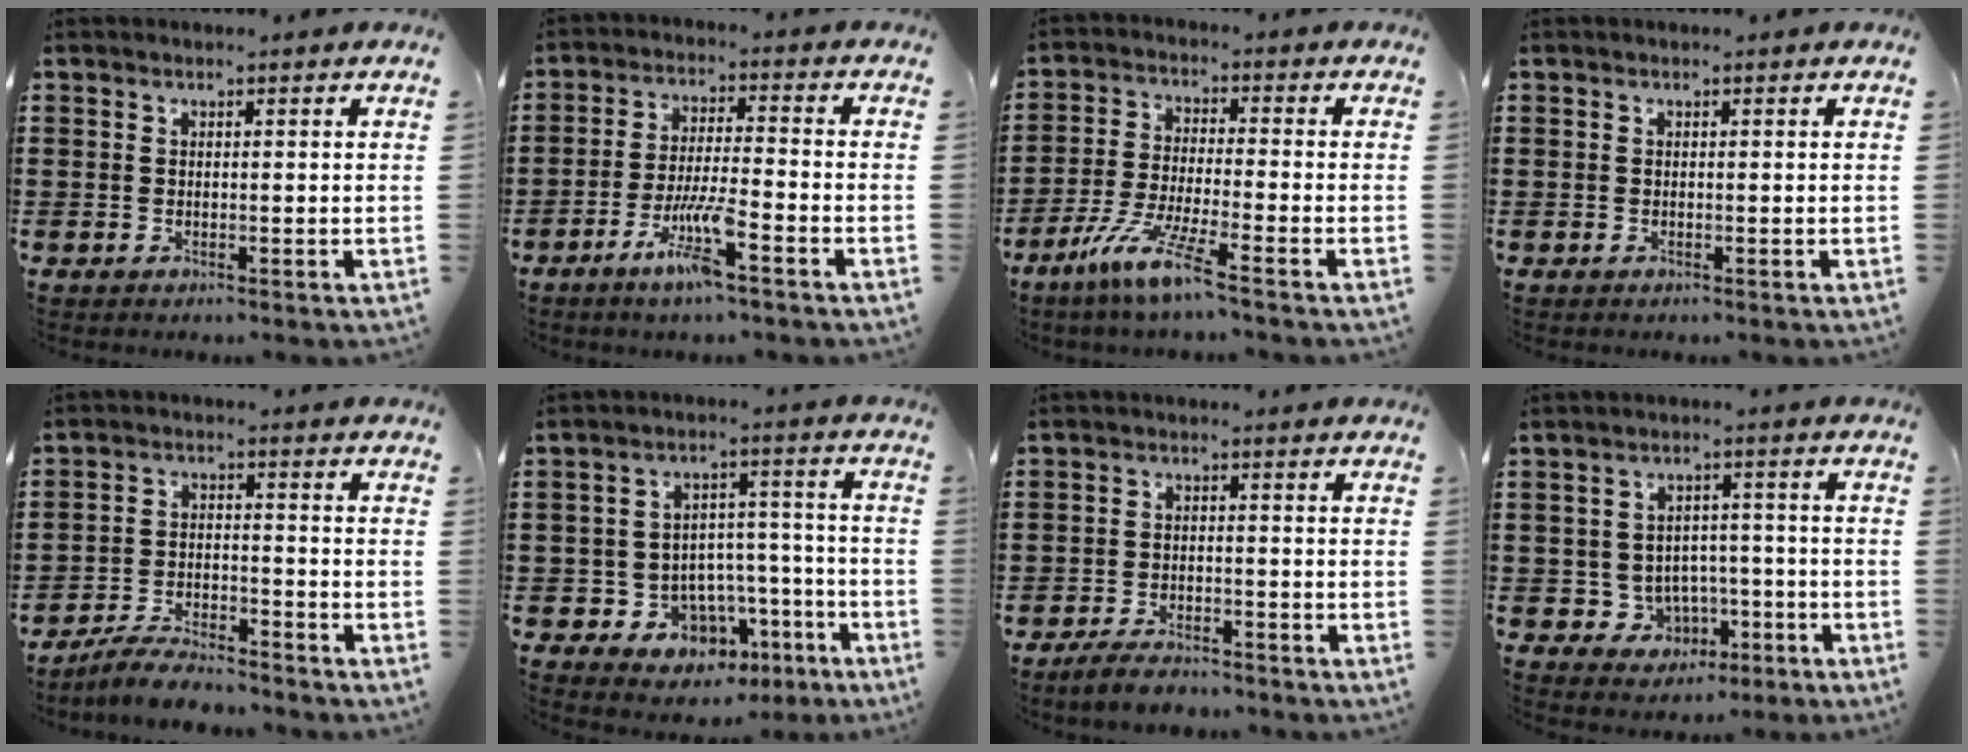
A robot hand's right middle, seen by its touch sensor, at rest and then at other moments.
{"total": 7.6, "force": [-4.3, 0.9, 6.2], "torque": [-0.131, -0.009, -0.083]}
{"total": 7.7, "force": [-5.6, 0.1, 5.4], "torque": [-0.118, -0.015, -0.109]}
{"total": 0.0}
{"total": 5.1, "force": [-4.8, 0.6, 1.5], "torque": [-0.033, 0.004, -0.096]}
{"total": 6.9, "force": [-4.3, 5.2, 1.6], "torque": [-0.036, 0.031, -0.074]}
{"total": 3.7, "force": [-3.5, 1.0, 0.9], "torque": [-0.023, 0.006, -0.073]}
{"total": 4.3, "force": [-1.9, 3.7, 1.2], "torque": [-0.034, 0.011, -0.037]}